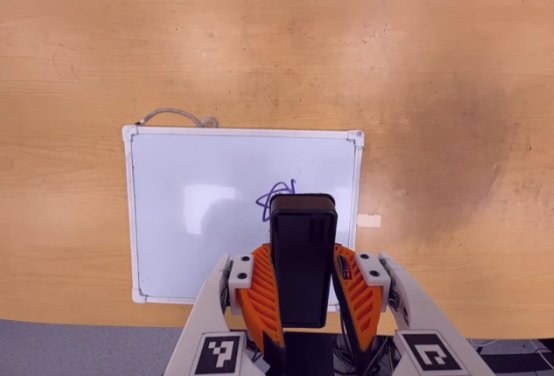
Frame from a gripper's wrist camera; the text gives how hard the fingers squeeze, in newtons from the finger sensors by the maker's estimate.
{"total": 7.3, "left": 5.8, "right": 8.9}